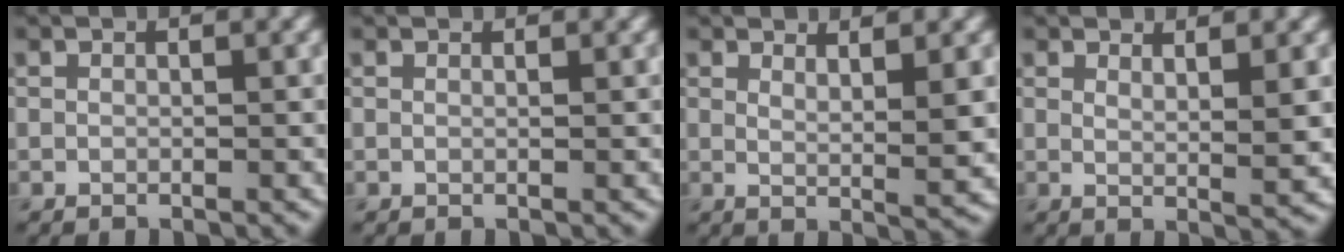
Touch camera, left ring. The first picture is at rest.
{"total": 0.9, "force": [0.9, 0.2, 0.3], "torque": [-0.010, -0.004, 0.002]}
{"total": 3.7, "force": [2.0, 0.7, 3.0], "torque": [-0.038, -0.009, 0.032]}
{"total": 3.3, "force": [1.8, 0.7, 2.7], "torque": [-0.030, -0.007, 0.026]}